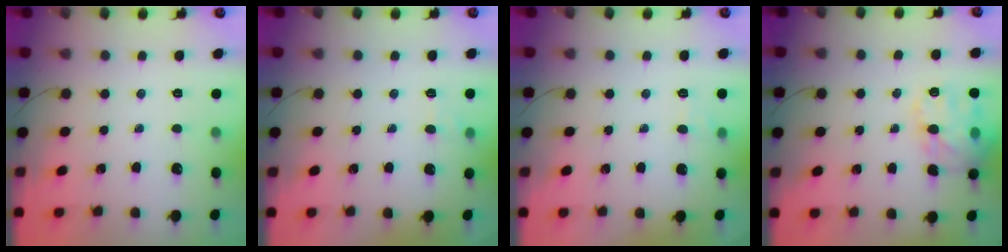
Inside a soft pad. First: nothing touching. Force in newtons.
{"total": 5.1, "press": 4.8, "slide": 1.6}
{"total": 5.1, "press": 4.8, "slide": 1.6}
{"total": 16.2, "press": 16.2, "slide": 1.4}